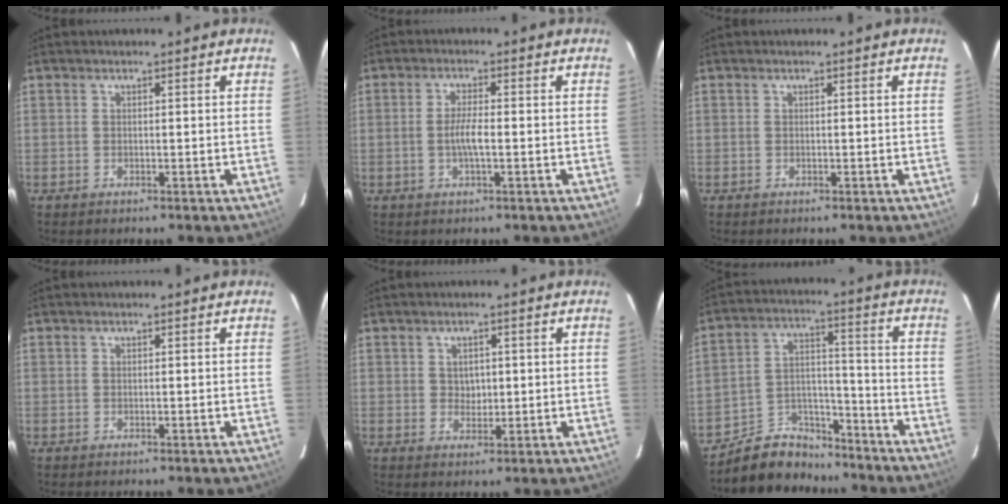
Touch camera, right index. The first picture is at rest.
{"total": 3.6, "force": [-0.7, 0.5, 3.5], "torque": [-0.066, 0.001, -0.014]}
{"total": 0.0}
{"total": 0.0}
{"total": 2.6, "force": [0.4, 2.3, 1.2], "torque": [-0.015, 0.005, 0.008]}
{"total": 11.5, "force": [-10.0, 5.5, 1.6], "torque": [-0.039, 0.053, -0.162]}